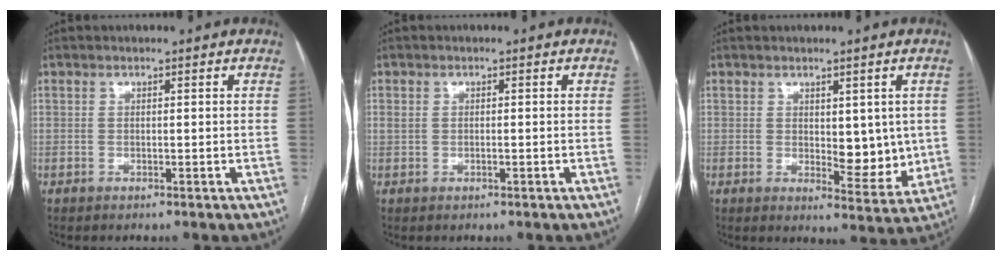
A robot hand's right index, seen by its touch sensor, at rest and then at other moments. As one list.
[{"total": 1.2, "force": [-0.1, 0.7, 0.9], "torque": [-0.030, 0.007, 0.003]}, {"total": 6.7, "force": [0.5, 3.3, 5.9], "torque": [-0.069, -0.014, 0.016]}]